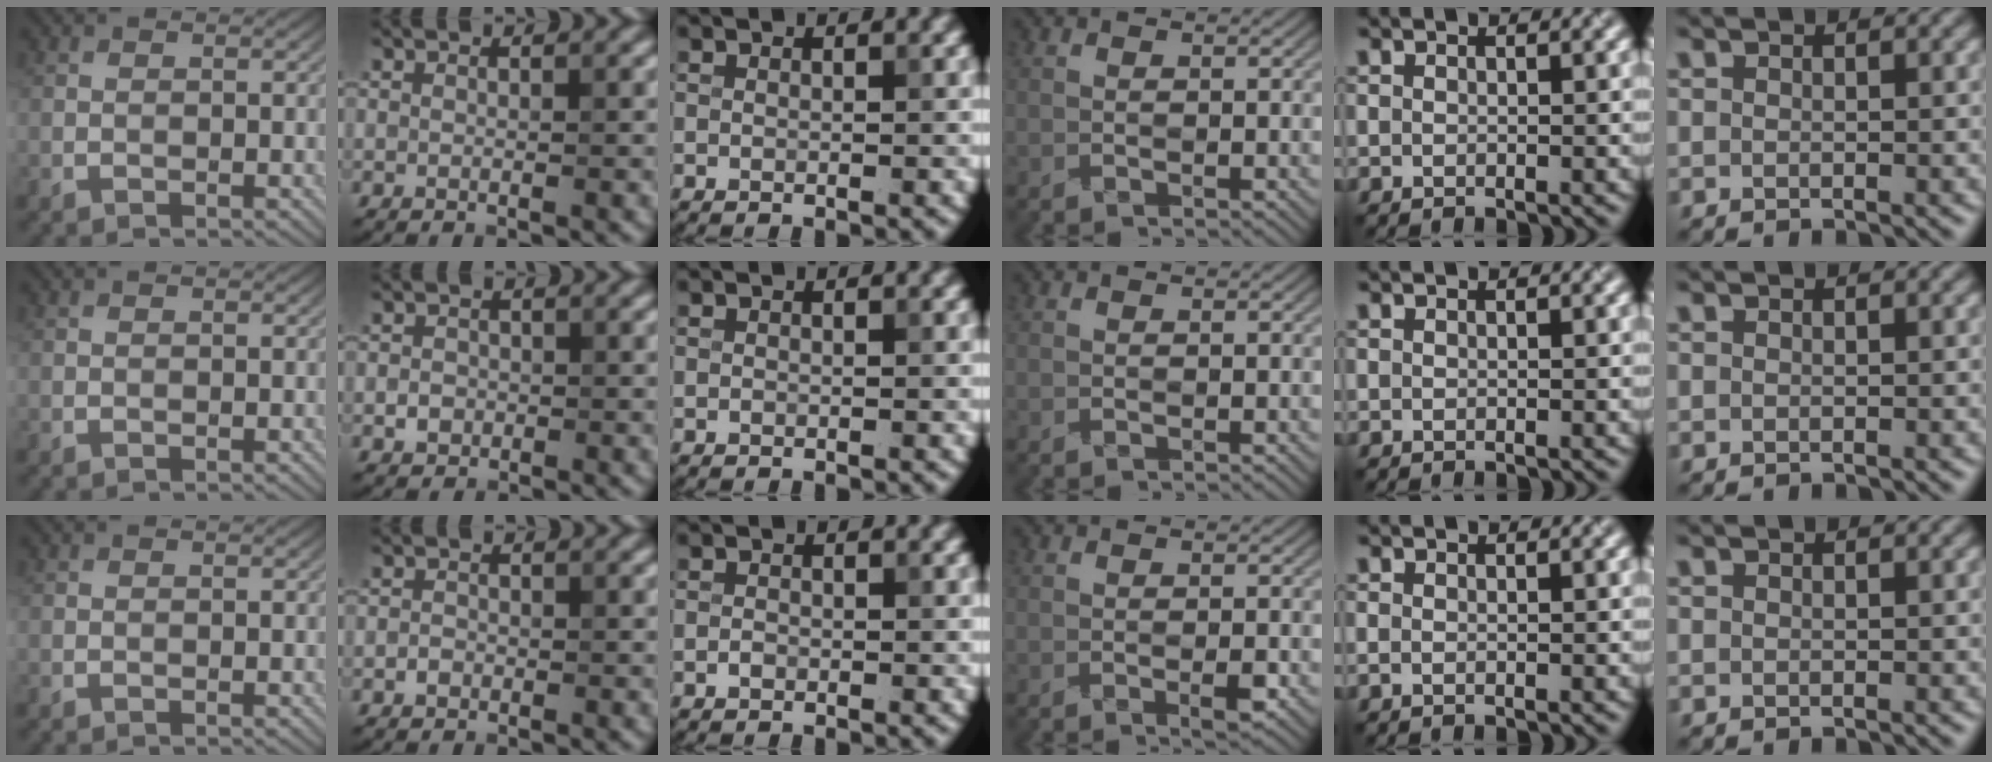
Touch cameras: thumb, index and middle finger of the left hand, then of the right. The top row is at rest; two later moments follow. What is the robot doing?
{"motion": "fold", "object": "handkerchief"}